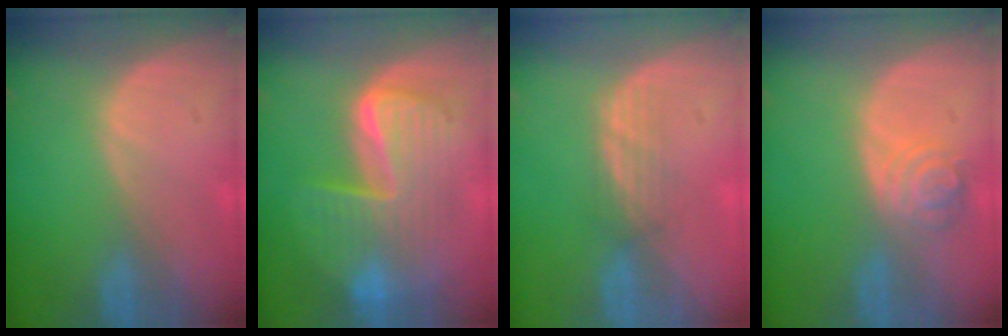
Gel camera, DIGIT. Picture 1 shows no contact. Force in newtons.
{"total": 9.9, "press": 9.9, "slide": 1.0}
{"total": 2.4, "press": 2.3, "slide": 0.6}
{"total": 4.3, "press": 4.3, "slide": 0.4}